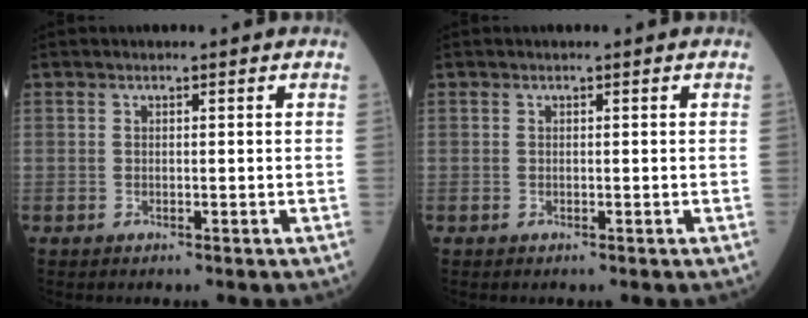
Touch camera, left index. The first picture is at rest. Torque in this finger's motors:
{"motor_torque": [0.08, 0.08, 0.00, 0.00]}